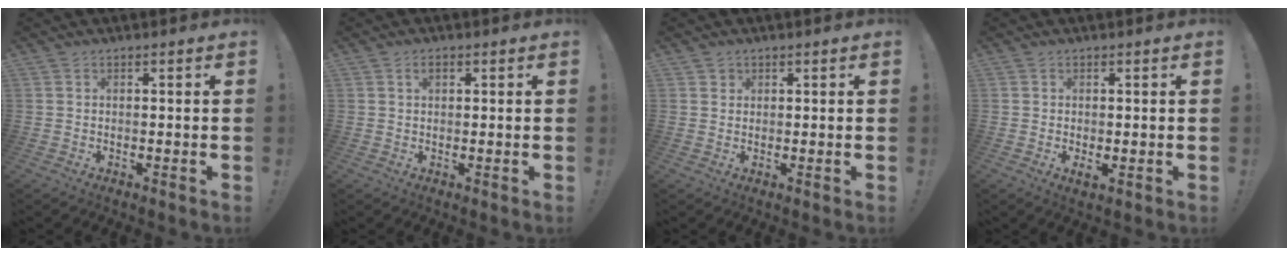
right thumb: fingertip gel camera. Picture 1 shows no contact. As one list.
[{"total": 1.6, "force": [0.7, 1.0, 1.1], "torque": [-0.015, 0.002, 0.011]}, {"total": 1.4, "force": [1.0, 1.1, 0.2], "torque": [0.001, -0.004, 0.017]}, {"total": 1.9, "force": [0.2, 1.0, 1.6], "torque": [-0.021, 0.000, 0.003]}]